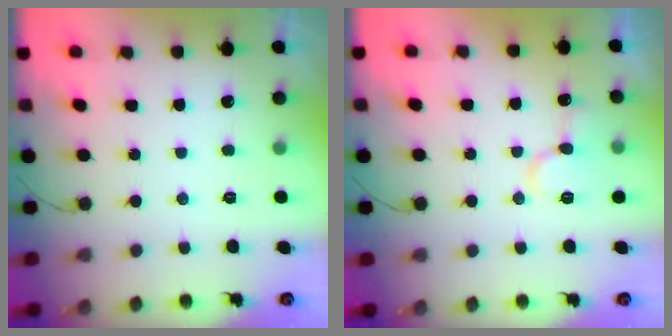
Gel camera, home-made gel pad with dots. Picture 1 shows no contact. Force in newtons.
{"total": 10.4, "press": 10.3, "slide": 1.3}